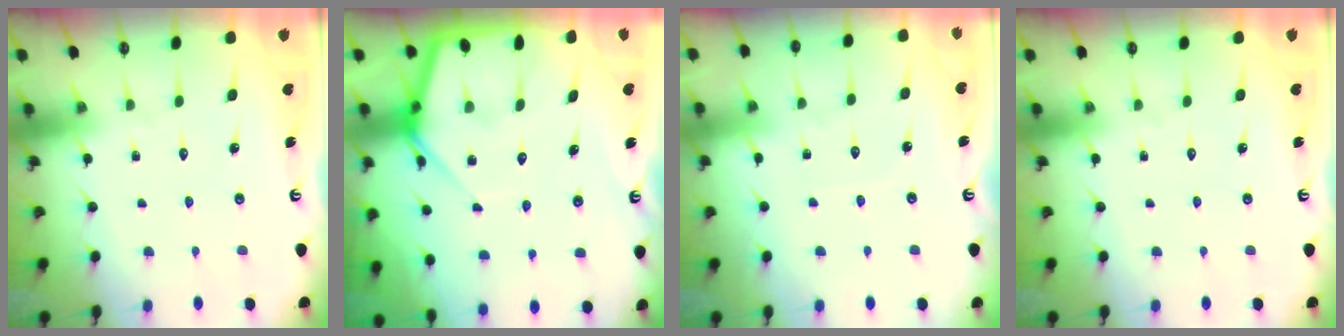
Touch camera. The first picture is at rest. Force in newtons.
{"total": 9.0, "press": 8.9, "slide": 0.8}
{"total": 3.3, "press": 3.3, "slide": 0.3}
{"total": 0.0}